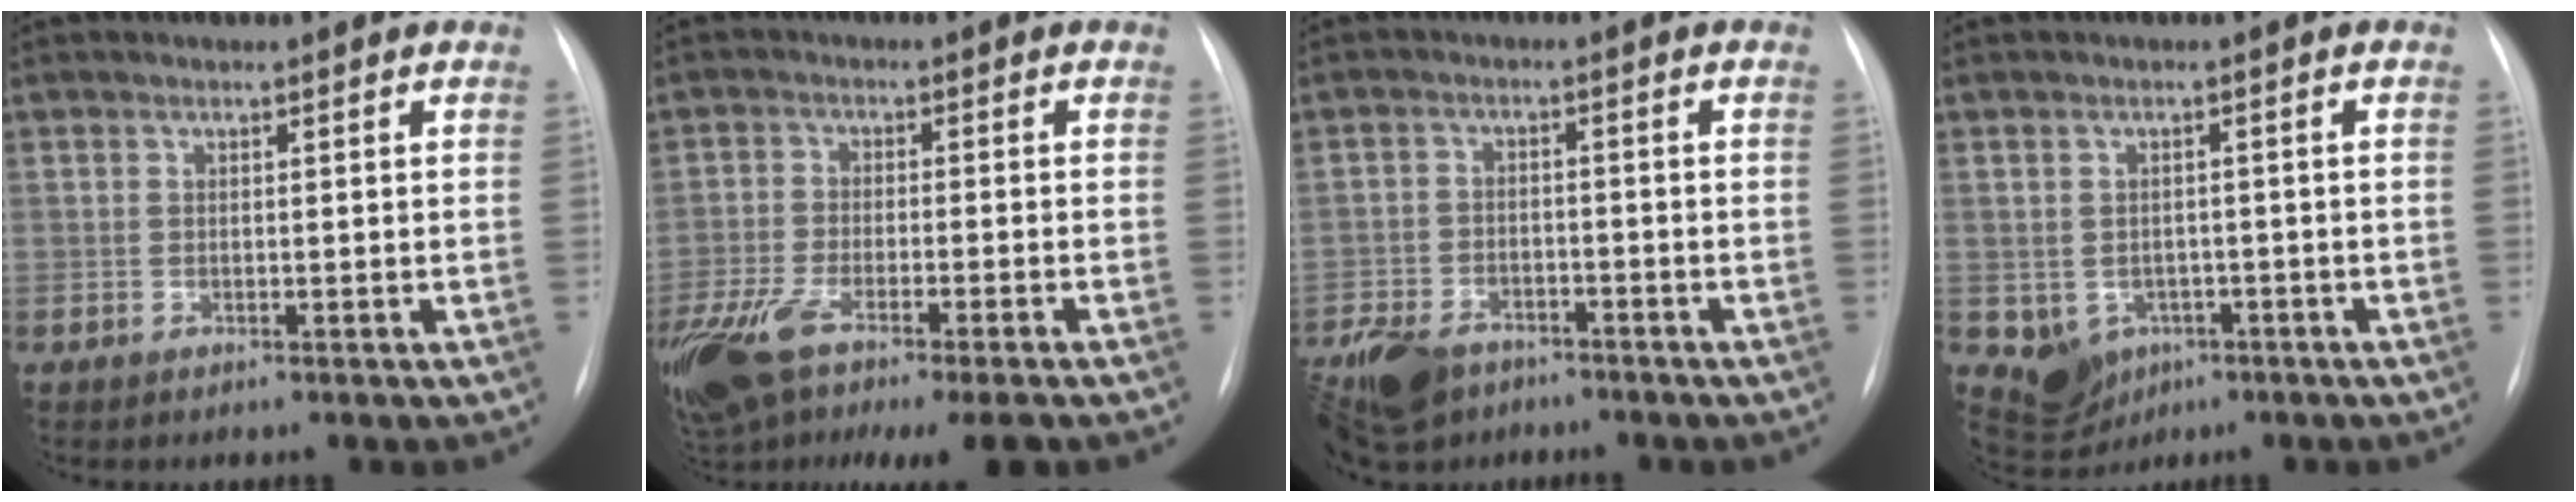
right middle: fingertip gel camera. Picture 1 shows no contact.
{"total": 17.3, "force": [-11.9, 3.7, 12.0], "torque": [-0.237, -0.028, -0.195]}
{"total": 10.8, "force": [-7.7, 6.0, 4.5], "torque": [-0.104, -0.010, -0.130]}
{"total": 5.5, "force": [-2.1, 4.8, 1.7], "torque": [-0.030, 0.008, -0.017]}